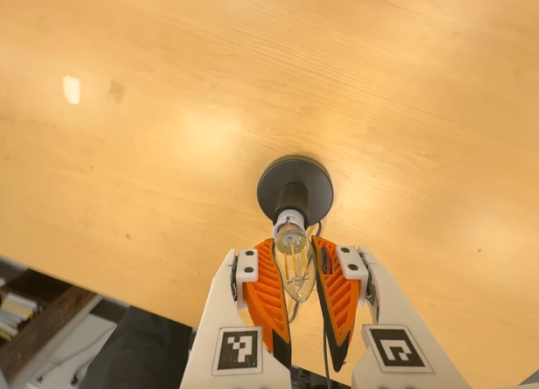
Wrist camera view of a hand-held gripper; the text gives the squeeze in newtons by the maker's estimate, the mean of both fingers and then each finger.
{"total": 21.2, "left": 25.0, "right": 17.3}